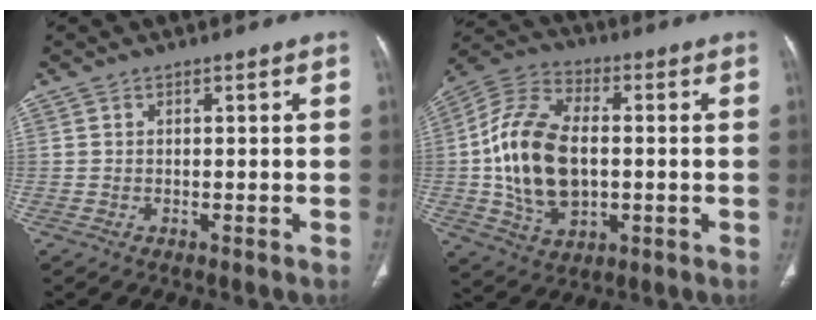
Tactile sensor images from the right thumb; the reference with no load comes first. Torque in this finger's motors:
{"motor_torque": [-0.32, 1.38, 0.94, 0.80, 0.22]}